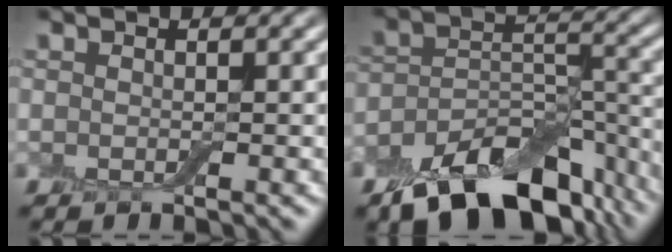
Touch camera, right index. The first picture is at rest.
{"total": 12.1, "force": [-8.2, 6.3, 6.2], "torque": [-0.113, -0.008, -0.137]}